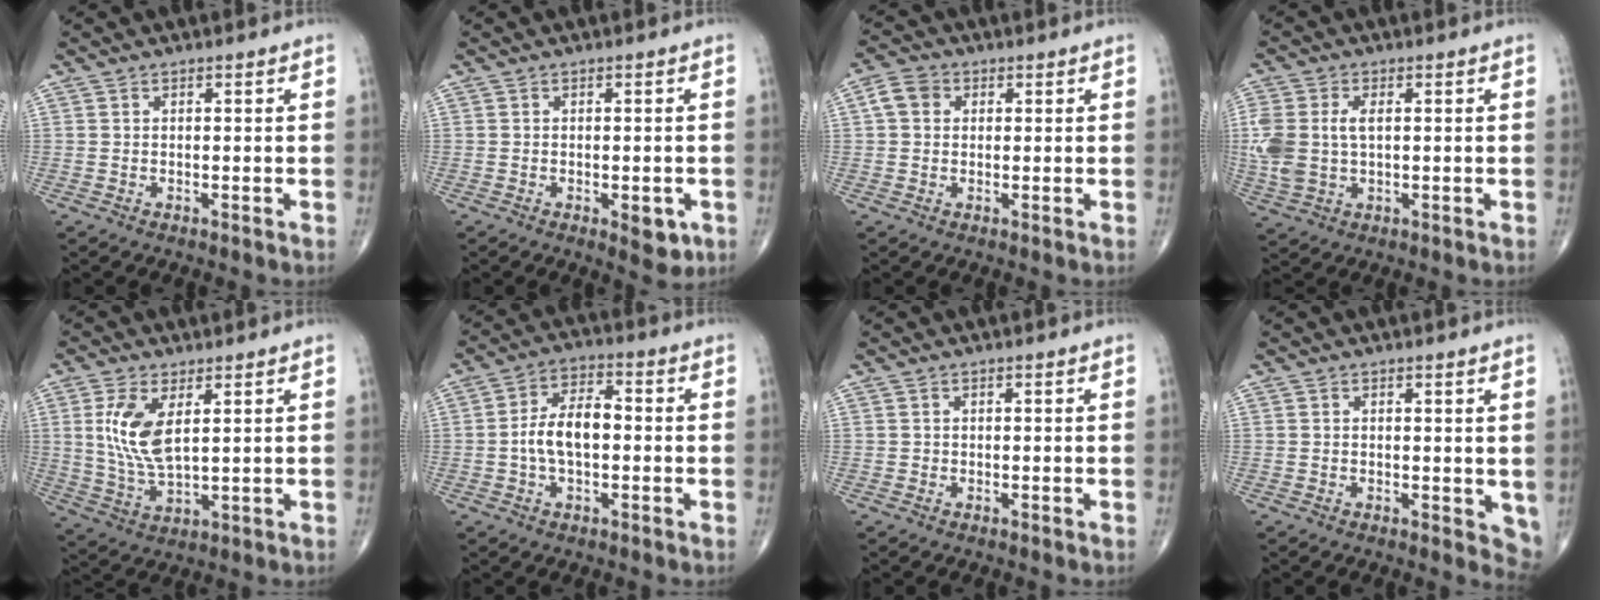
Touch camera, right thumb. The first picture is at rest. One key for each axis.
{"total": 4.3, "fx": -1.5, "fy": 1.9, "fz": 3.5, "tx": -0.029, "ty": -0.004, "tz": -0.013}
{"total": 4.3, "fx": 0.8, "fy": 3.5, "fz": 2.3, "tx": -0.035, "ty": 0.010, "tz": 0.010}
{"total": 9.6, "fx": 0.6, "fy": 5.9, "fz": 7.5, "tx": -0.191, "ty": 0.007, "tz": 0.021}
{"total": 9.8, "fx": 2.7, "fy": 4.4, "fz": 8.3, "tx": -0.174, "ty": -0.017, "tz": 0.061}
{"total": 8.6, "fx": -0.7, "fy": 4.6, "fz": 7.2, "tx": -0.131, "ty": 0.025, "tz": -0.021}
{"total": 0.0}
{"total": 3.5, "fx": 0.5, "fy": 2.0, "fz": 2.8, "tx": -0.020, "ty": -0.009, "tz": 0.007}